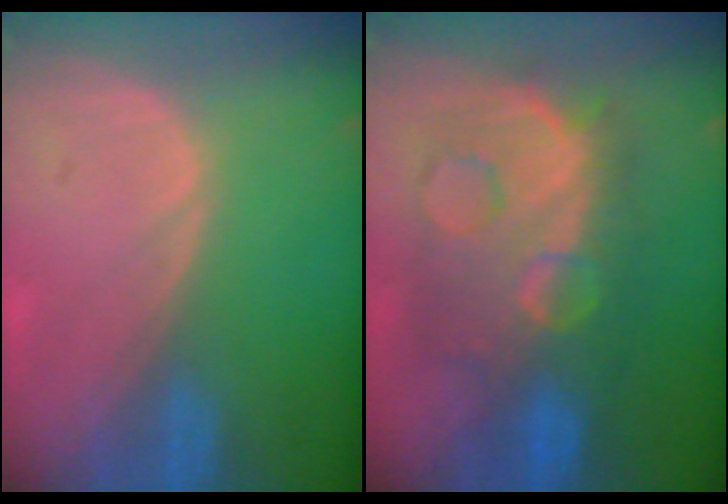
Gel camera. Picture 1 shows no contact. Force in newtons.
{"total": 12.3, "press": 12.2, "slide": 1.2}